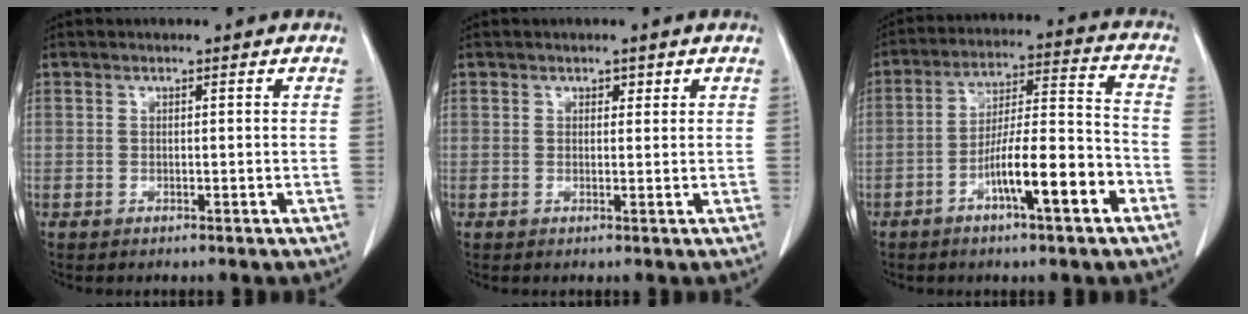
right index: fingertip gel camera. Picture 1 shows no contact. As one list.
[{"total": 1.7, "force": [0.8, 1.2, 0.8], "torque": [-0.019, 0.009, 0.016]}, {"total": 12.8, "force": [-5.8, 1.8, 11.2], "torque": [-0.190, 0.014, -0.095]}]